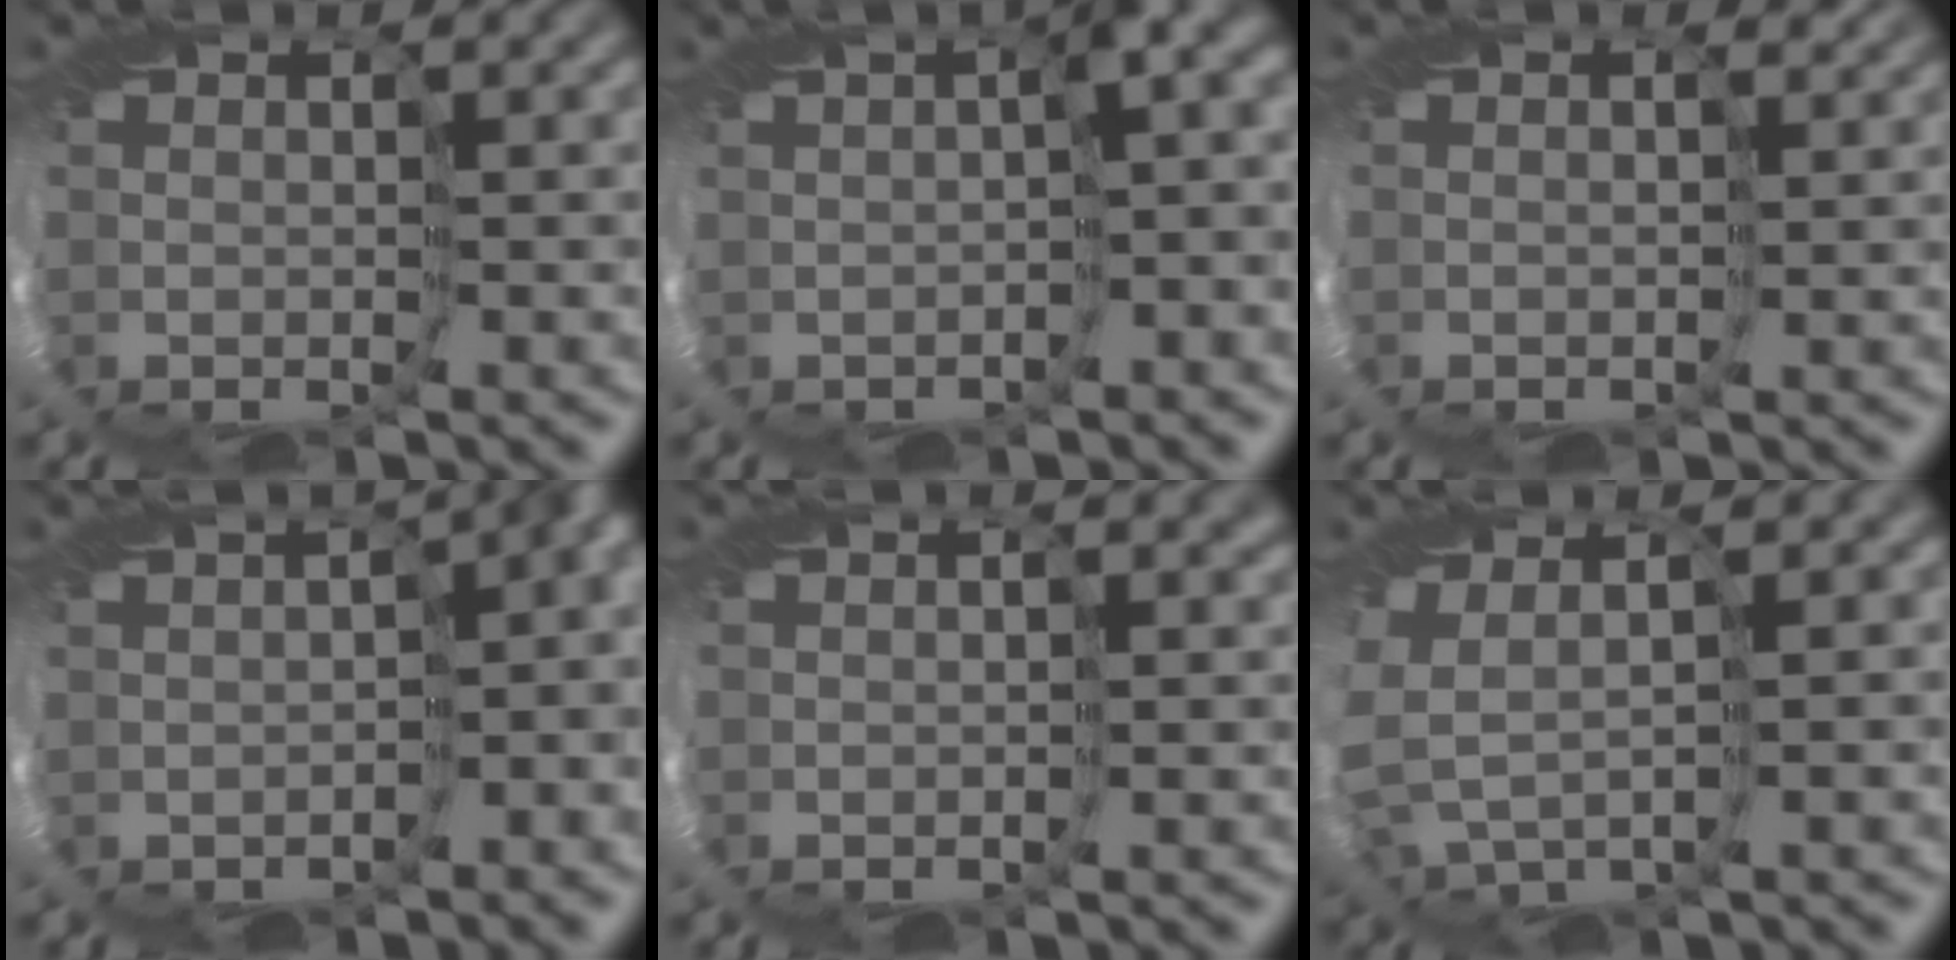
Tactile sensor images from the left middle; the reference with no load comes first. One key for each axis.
{"total": 5.1, "fx": 0.4, "fy": 1.7, "fz": 4.8, "tx": -0.074, "ty": 0.004, "tz": 0.008}
{"total": 1.8, "fx": 1.3, "fy": 0.9, "fz": 0.9, "tx": -0.016, "ty": 0.009, "tz": 0.015}
{"total": 10.0, "fx": -0.1, "fy": 5.4, "fz": 8.5, "tx": -0.072, "ty": 0.004, "tz": 0.004}
{"total": 1.1, "fx": 0.4, "fy": 0.7, "fz": 0.7, "tx": -0.009, "ty": 0.005, "tz": 0.006}
{"total": 3.3, "fx": -0.5, "fy": 2.3, "fz": 2.3, "tx": -0.082, "ty": -0.023, "tz": -0.009}